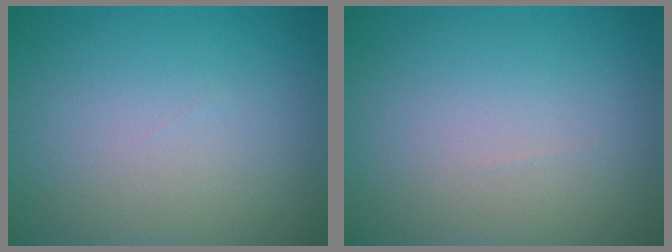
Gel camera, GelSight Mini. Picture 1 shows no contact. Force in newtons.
{"total": 0.0}